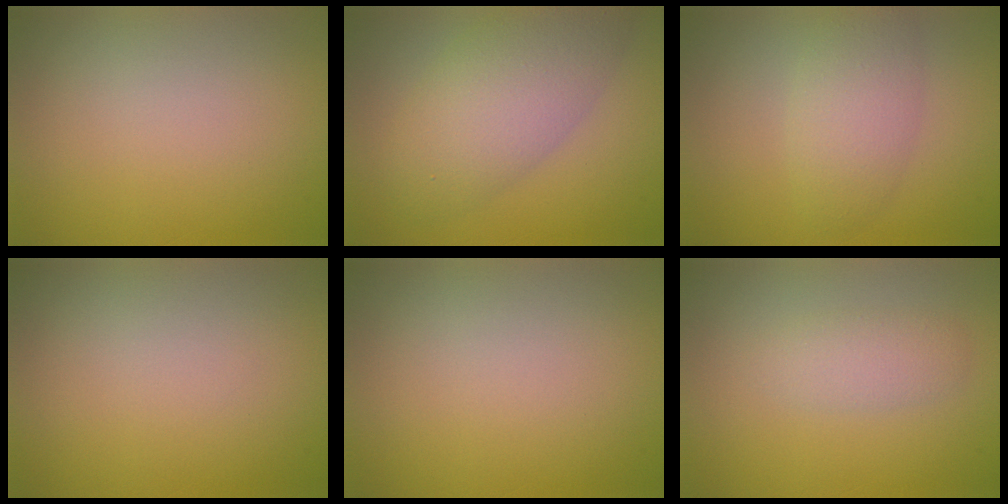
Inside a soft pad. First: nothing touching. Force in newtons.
{"total": 6.5, "press": 6.5, "slide": 0.2}
{"total": 3.4, "press": 3.4, "slide": 0.1}
{"total": 0.0}
{"total": 0.0}
{"total": 2.1, "press": 2.1, "slide": 0.0}